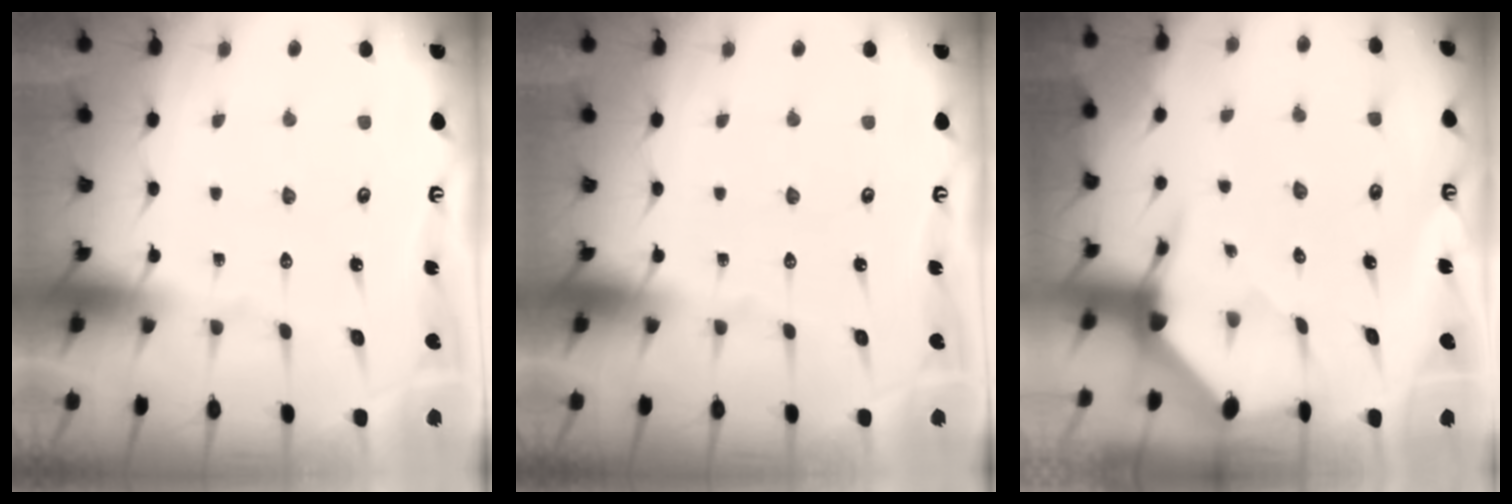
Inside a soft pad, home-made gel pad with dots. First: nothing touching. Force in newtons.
{"total": 0.0}
{"total": 3.6, "press": 3.5, "slide": 0.4}